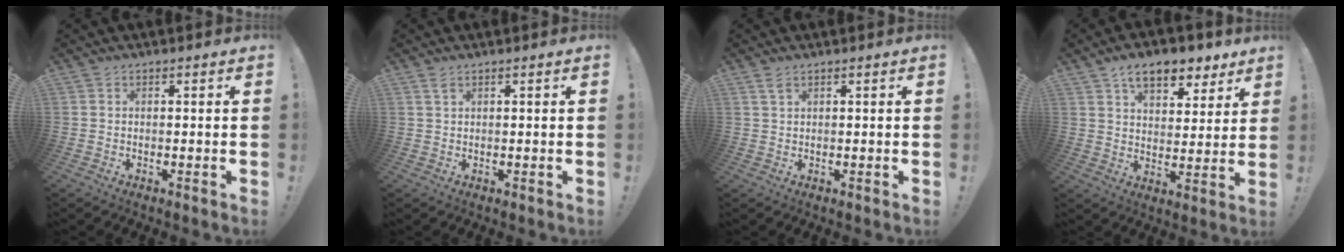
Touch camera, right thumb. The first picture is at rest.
{"total": 1.7, "force": [1.0, 0.6, 1.2], "torque": [-0.016, -0.003, 0.017]}
{"total": 2.2, "force": [1.4, 0.8, 1.4], "torque": [-0.022, -0.003, 0.025]}
{"total": 11.0, "force": [7.2, 5.8, 5.9], "torque": [-0.075, -0.040, 0.128]}